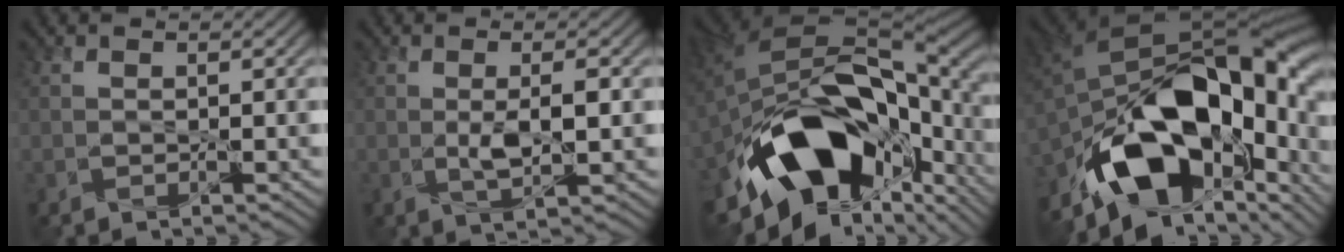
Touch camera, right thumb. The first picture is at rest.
{"total": 3.4, "force": [-0.2, 1.0, 3.3], "torque": [-0.068, -0.002, 0.000]}
{"total": 19.0, "force": [-7.0, 11.4, 13.5], "torque": [-0.270, -0.041, -0.090]}
{"total": 18.7, "force": [-6.1, 11.3, 13.5], "torque": [-0.246, -0.022, -0.088]}